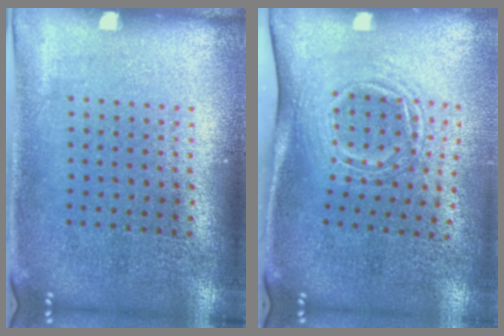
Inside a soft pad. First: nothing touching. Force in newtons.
{"total": 1.7, "press": 1.1, "slide": 1.2}